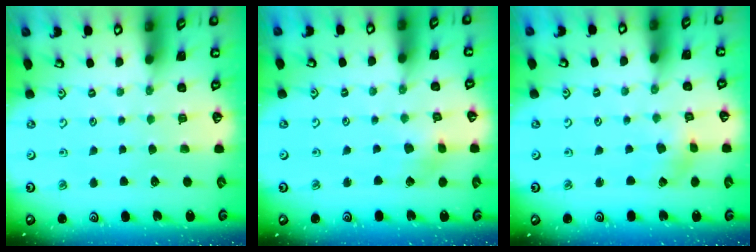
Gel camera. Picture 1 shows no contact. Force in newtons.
{"total": 3.1, "press": 3.1, "slide": 0.3}
{"total": 1.1, "press": 1.1, "slide": 0.3}